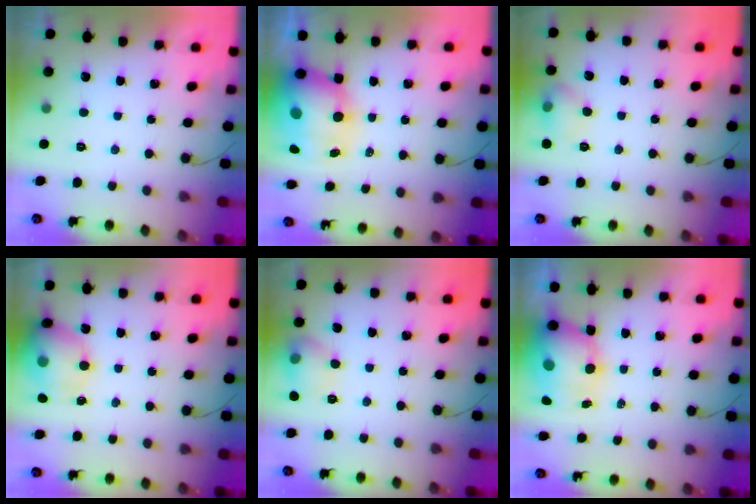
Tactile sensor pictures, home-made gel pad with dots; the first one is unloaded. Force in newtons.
{"total": 16.0, "press": 15.4, "slide": 4.1}
{"total": 6.6, "press": 6.4, "slide": 1.5}
{"total": 15.7, "press": 15.5, "slide": 2.6}
{"total": 8.8, "press": 8.8, "slide": 0.7}
{"total": 11.2, "press": 10.9, "slide": 2.5}